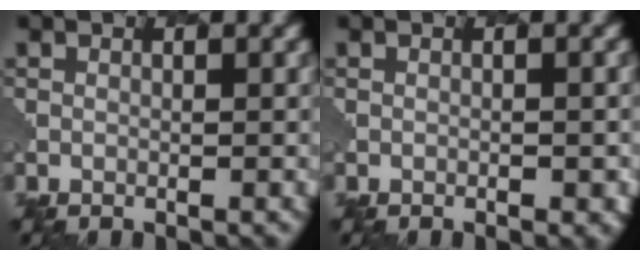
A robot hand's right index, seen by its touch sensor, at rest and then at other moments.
{"total": 1.3, "force": [-0.4, 0.7, 1.0], "torque": [-0.005, 0.002, 0.003]}